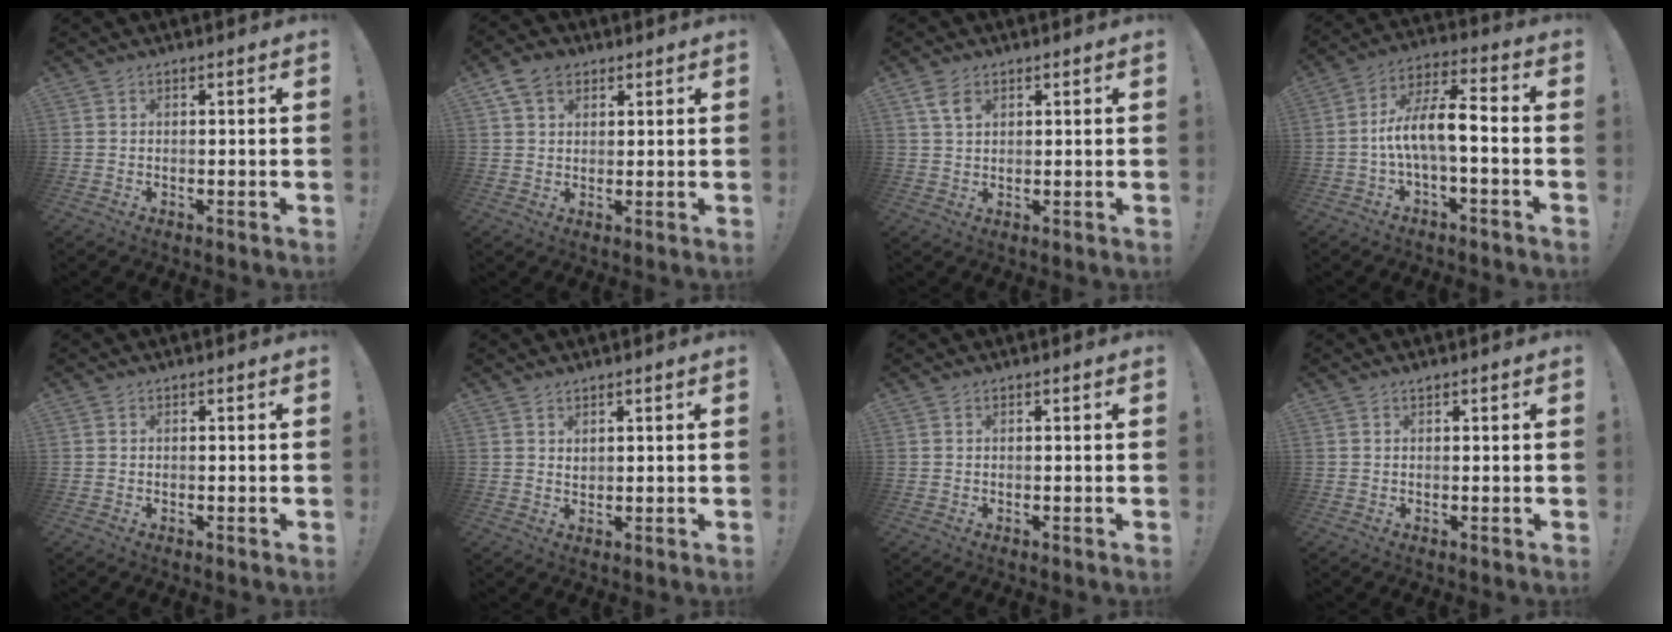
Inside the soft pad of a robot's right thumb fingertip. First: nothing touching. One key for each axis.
{"total": 6.8, "fx": 3.5, "fy": 4.9, "fz": 3.3, "tx": -0.064, "ty": 0.001, "tz": 0.070}
{"total": 4.2, "fx": 2.1, "fy": 2.4, "fz": 2.8, "tx": -0.043, "ty": -0.004, "tz": 0.038}
{"total": 12.0, "fx": -2.1, "fy": 3.7, "fz": 11.2, "tx": -0.205, "ty": 0.012, "tz": -0.035}
{"total": 0.0}
{"total": 1.7, "fx": 1.5, "fy": 0.5, "fz": 0.5, "tx": 0.003, "ty": -0.009, "tz": 0.026}
{"total": 0.0}
{"total": 0.7, "fx": 0.7, "fy": 0.0, "fz": 0.1, "tx": -0.005, "ty": 0.000, "tz": 0.014}